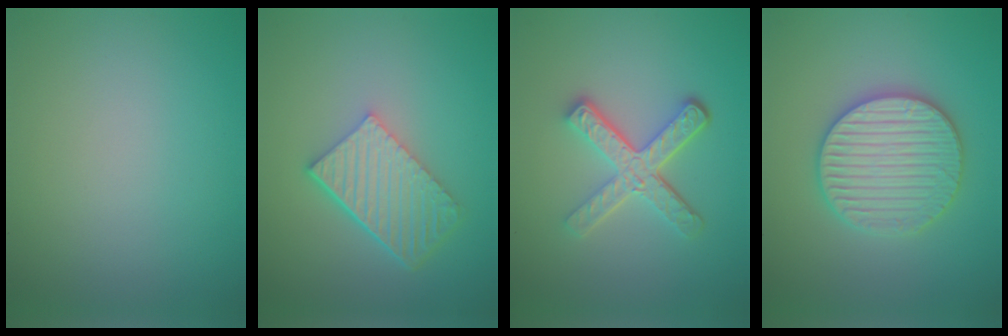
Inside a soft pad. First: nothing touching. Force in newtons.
{"total": 5.8, "press": 4.1, "slide": 4.1}
{"total": 4.6, "press": 3.5, "slide": 3.0}
{"total": 5.9, "press": 5.8, "slide": 1.1}